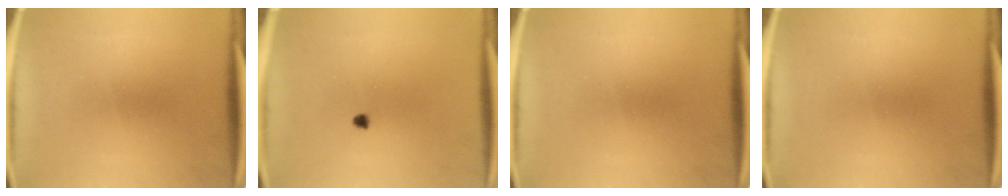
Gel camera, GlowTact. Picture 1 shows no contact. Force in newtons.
{"total": 1.0}
{"total": 0.0}
{"total": 0.0}